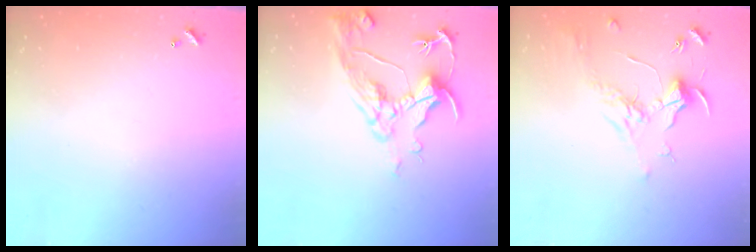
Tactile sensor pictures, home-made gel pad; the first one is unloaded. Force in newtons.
{"total": 9.6, "press": 9.5, "slide": 1.5}
{"total": 1.8, "press": 1.7, "slide": 0.8}